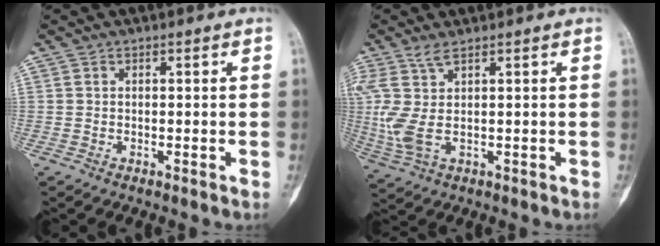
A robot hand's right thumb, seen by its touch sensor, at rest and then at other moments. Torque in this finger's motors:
{"motor_torque": [1.28, 1.28, 0.65, 0.59, 0.17]}